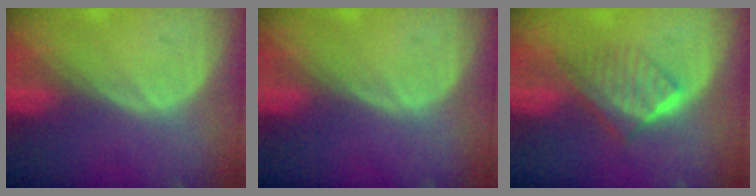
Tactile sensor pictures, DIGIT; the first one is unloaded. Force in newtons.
{"total": 0.0}
{"total": 6.5, "press": 5.5, "slide": 3.4}